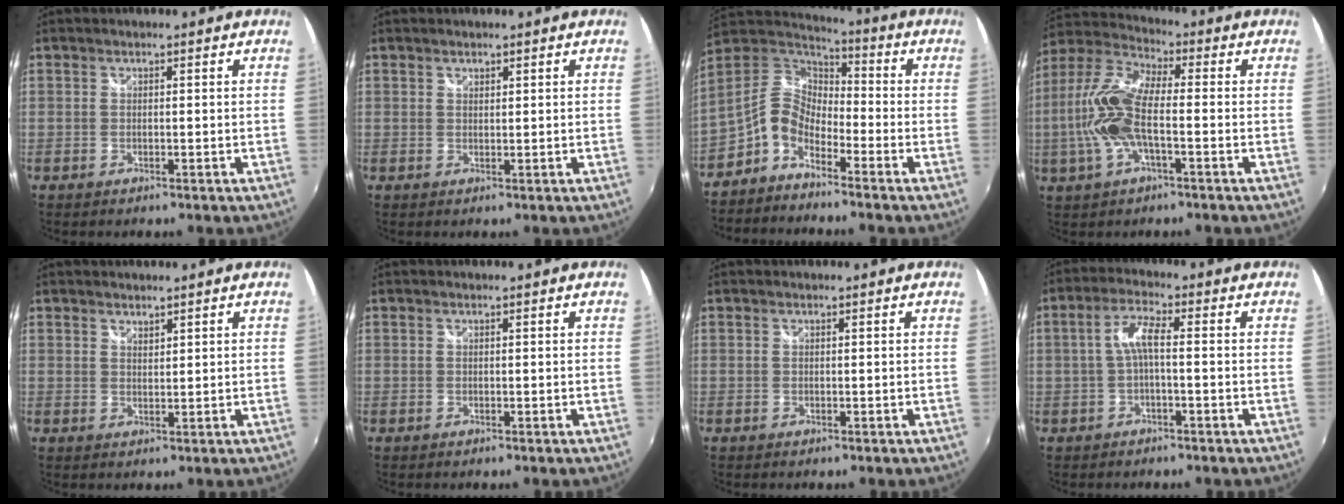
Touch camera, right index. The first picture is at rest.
{"total": 0.8, "force": [0.6, 0.4, 0.2], "torque": [-0.002, 0.001, 0.010]}
{"total": 8.7, "force": [-4.9, 5.1, 5.2], "torque": [-0.109, 0.024, -0.111]}
{"total": 13.2, "force": [-2.3, 4.6, 12.2], "torque": [-0.263, 0.005, -0.050]}
{"total": 1.5, "force": [1.4, 0.5, 0.3], "torque": [-0.001, 0.000, 0.023]}
{"total": 0.0}
{"total": 0.0}
{"total": 4.4, "force": [-0.7, 0.8, 4.3], "torque": [-0.091, 0.011, -0.014]}